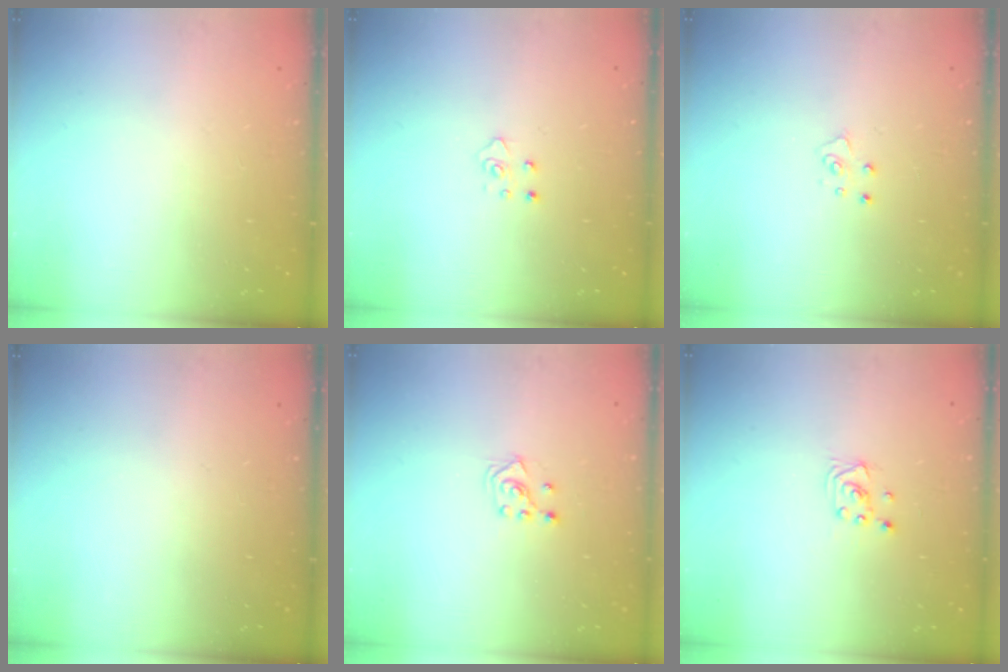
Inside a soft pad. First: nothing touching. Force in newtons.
{"total": 4.0, "press": 4.0, "slide": 0.4}
{"total": 4.0, "press": 4.0, "slide": 0.3}
{"total": 0.0}
{"total": 3.1, "press": 3.0, "slide": 0.7}
{"total": 2.0, "press": 2.0, "slide": 0.1}